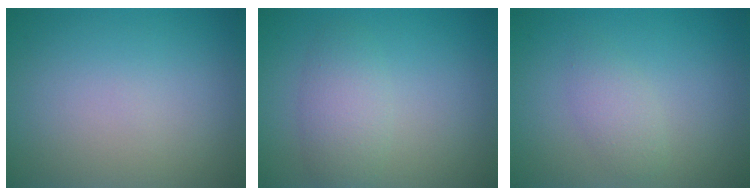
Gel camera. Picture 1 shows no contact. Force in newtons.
{"total": 3.0, "press": 3.0, "slide": 0.1}
{"total": 1.9, "press": 1.9, "slide": 0.1}